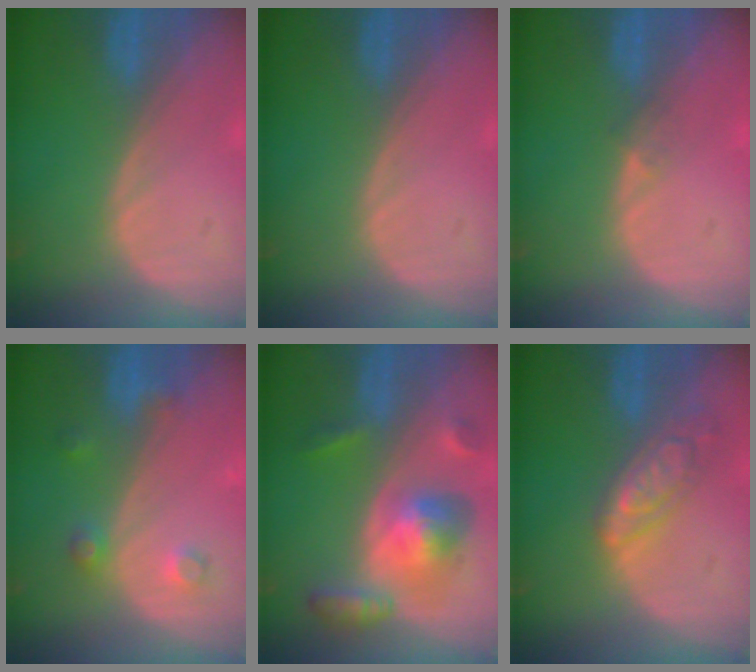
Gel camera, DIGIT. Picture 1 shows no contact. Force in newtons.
{"total": 0.0}
{"total": 1.2, "press": 0.9, "slide": 0.9}
{"total": 3.7, "press": 3.4, "slide": 1.5}
{"total": 8.2, "press": 8.2, "slide": 0.5}
{"total": 6.4, "press": 5.6, "slide": 3.1}